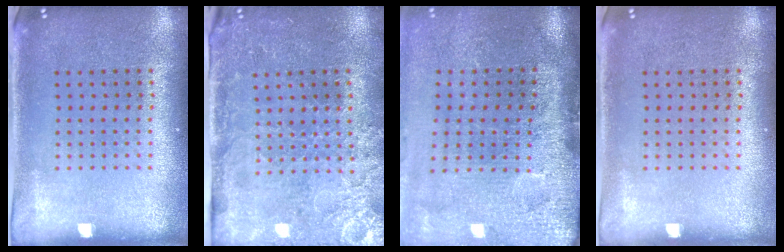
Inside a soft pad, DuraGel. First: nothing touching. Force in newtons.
{"total": 3.4, "press": 3.4, "slide": 0.6}
{"total": 4.8, "press": 3.7, "slide": 3.0}
{"total": 0.0}